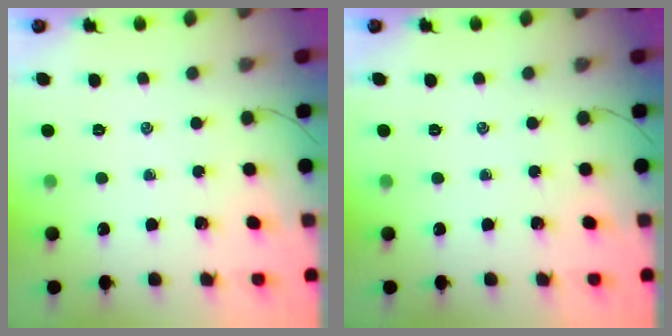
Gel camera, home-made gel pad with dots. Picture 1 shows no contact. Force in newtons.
{"total": 0.0}